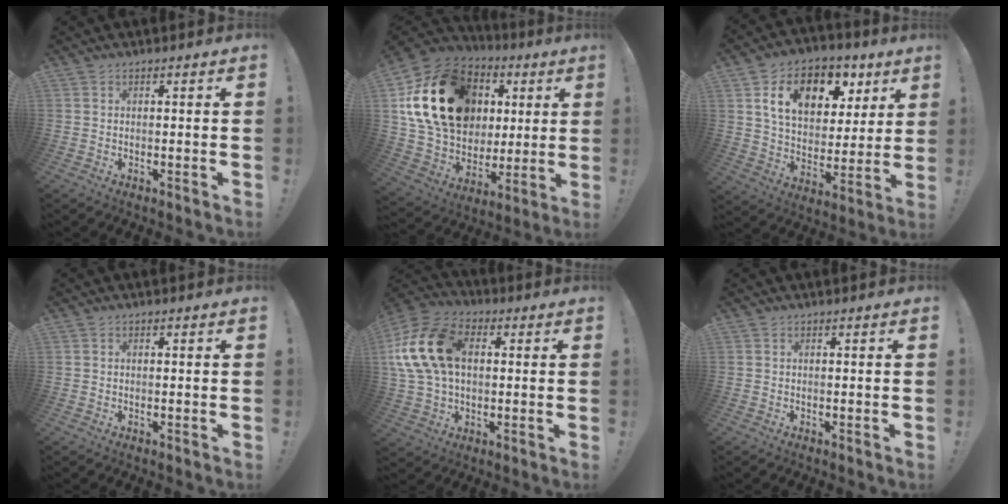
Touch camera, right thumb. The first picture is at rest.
{"total": 24.7, "force": [7.7, 18.3, 14.7], "torque": [-0.258, -0.021, 0.178]}
{"total": 16.3, "force": [7.7, 10.8, 9.5], "torque": [-0.141, -0.033, 0.138]}
{"total": 0.0}
{"total": 19.8, "force": [3.3, 13.8, 13.9], "torque": [-0.251, 0.014, 0.068]}
{"total": 0.0}